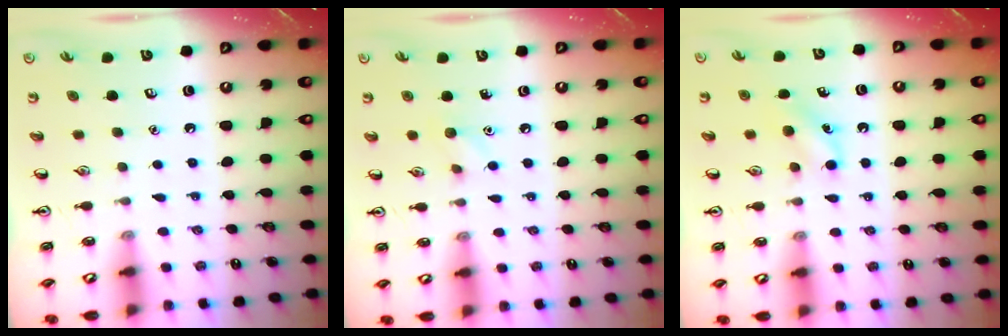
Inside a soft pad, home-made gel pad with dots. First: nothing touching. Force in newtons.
{"total": 5.7, "press": 5.4, "slide": 1.9}
{"total": 6.9, "press": 6.7, "slide": 1.8}